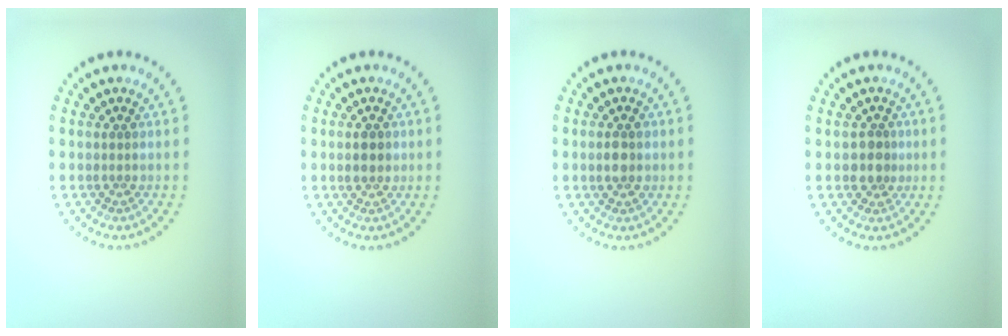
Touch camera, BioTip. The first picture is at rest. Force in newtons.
{"total": 1.6, "press": 1.6, "slide": 0.2}
{"total": 2.2, "press": 2.2, "slide": 0.2}
{"total": 2.0, "press": 1.8, "slide": 1.1}